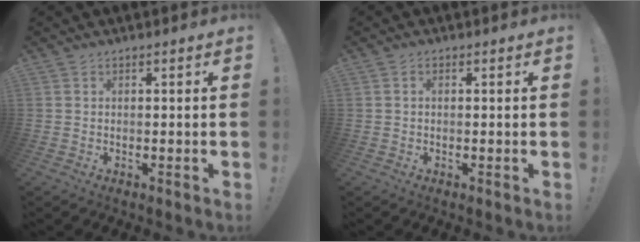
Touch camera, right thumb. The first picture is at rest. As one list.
[{"total": 0.8, "force": [0.0, 0.6, 0.5], "torque": [-0.016, 0.005, 0.000]}]